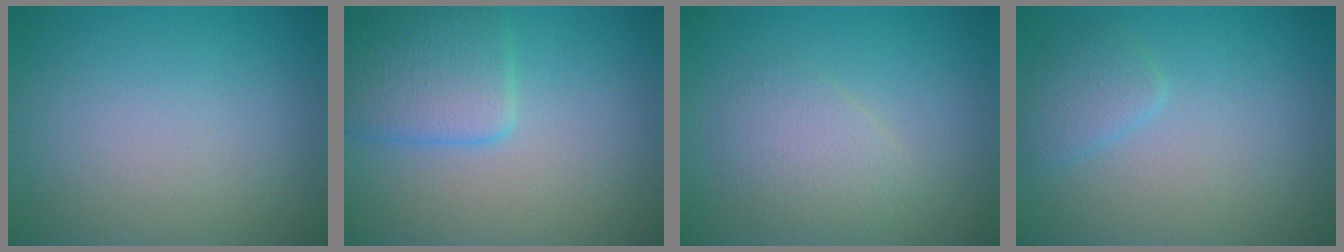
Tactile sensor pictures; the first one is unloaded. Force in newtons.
{"total": 4.0, "press": 4.0, "slide": 0.3}
{"total": 2.6, "press": 2.6, "slide": 0.1}
{"total": 1.8, "press": 1.8, "slide": 0.1}